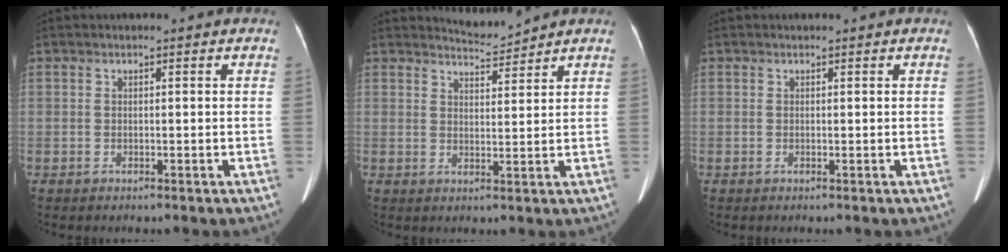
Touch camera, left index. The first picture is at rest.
{"total": 3.2, "force": [3.1, -0.6, -0.6], "torque": [0.003, -0.009, 0.059]}
{"total": 0.0}